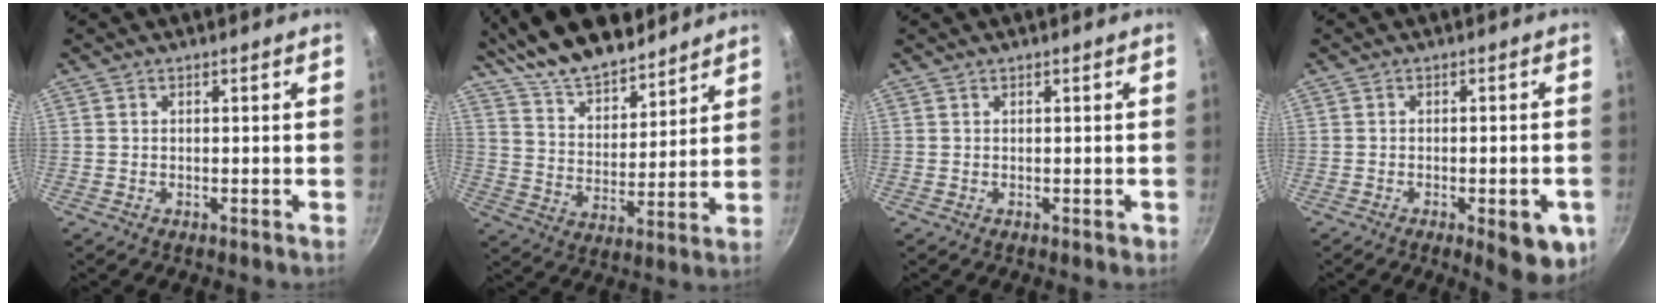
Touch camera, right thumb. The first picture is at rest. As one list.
[{"total": 18.0, "force": [14.8, 6.5, 7.8], "torque": [-0.104, -0.068, 0.260]}, {"total": 0.6, "force": [0.2, 0.3, 0.4], "torque": [-0.001, 0.002, 0.004]}, {"total": 8.8, "force": [-3.3, 3.0, 7.6], "torque": [-0.065, 0.011, -0.035]}]